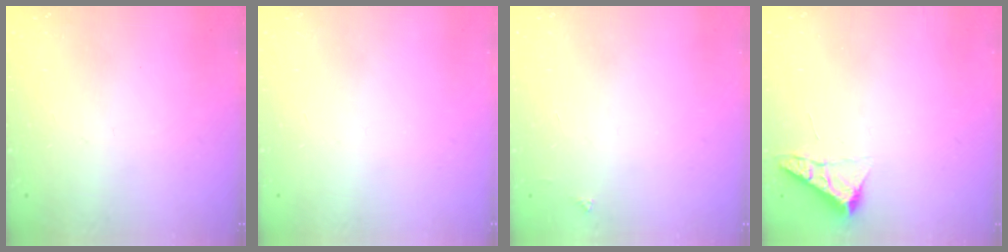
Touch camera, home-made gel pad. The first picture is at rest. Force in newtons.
{"total": 0.0}
{"total": 2.0, "press": 2.0, "slide": 0.3}
{"total": 4.0, "press": 4.0, "slide": 0.5}